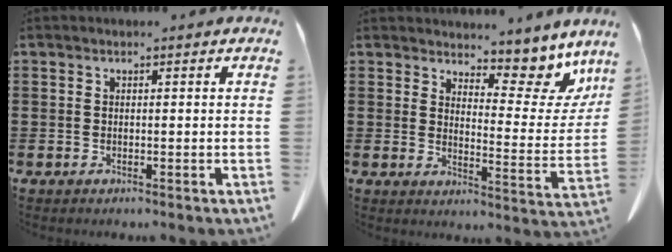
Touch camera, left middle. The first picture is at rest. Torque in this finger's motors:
{"motor_torque": [0.10, -0.14, 0.10, 0.03]}